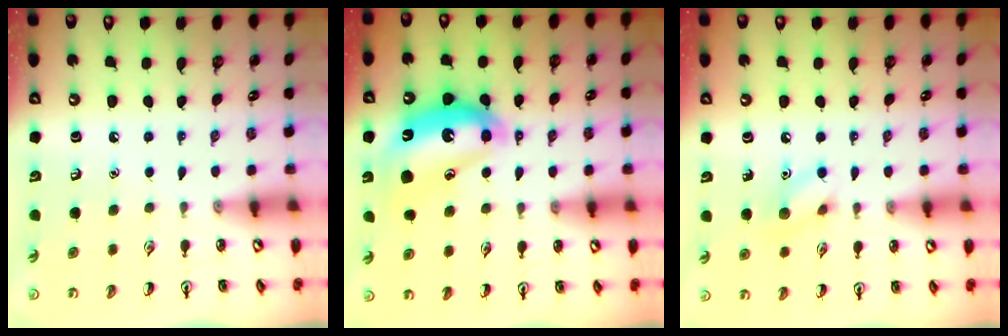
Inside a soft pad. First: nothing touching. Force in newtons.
{"total": 14.4, "press": 14.4, "slide": 1.3}
{"total": 7.9, "press": 7.9, "slide": 0.6}